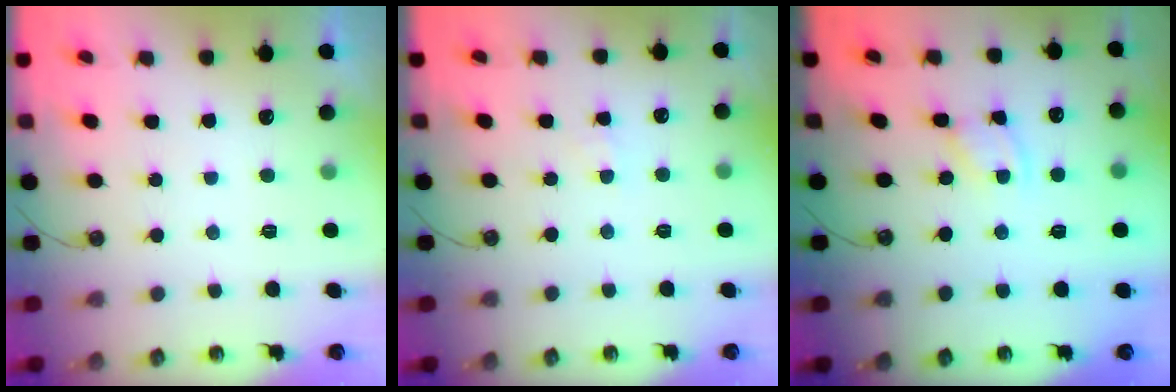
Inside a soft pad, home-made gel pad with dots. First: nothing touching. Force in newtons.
{"total": 3.0, "press": 2.9, "slide": 0.5}
{"total": 2.1, "press": 2.1, "slide": 0.0}